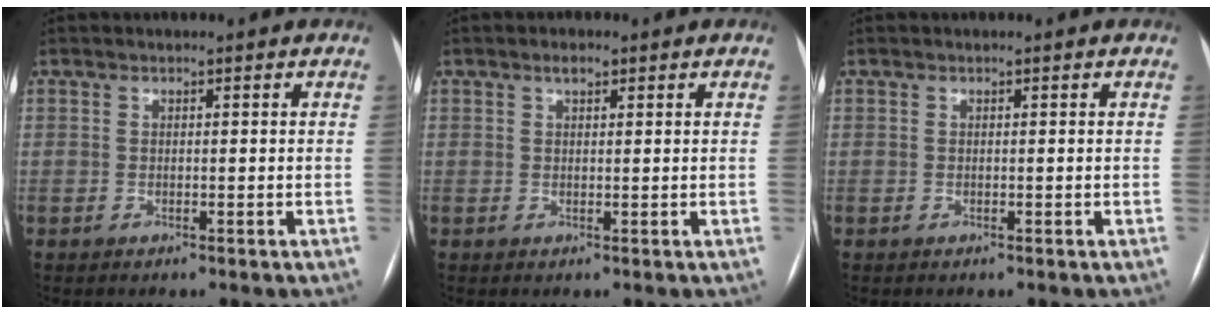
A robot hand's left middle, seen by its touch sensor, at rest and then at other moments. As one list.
[{"total": 1.5, "force": [1.0, 0.6, 1.0], "torque": [-0.018, 0.006, 0.016]}, {"total": 0.0}]